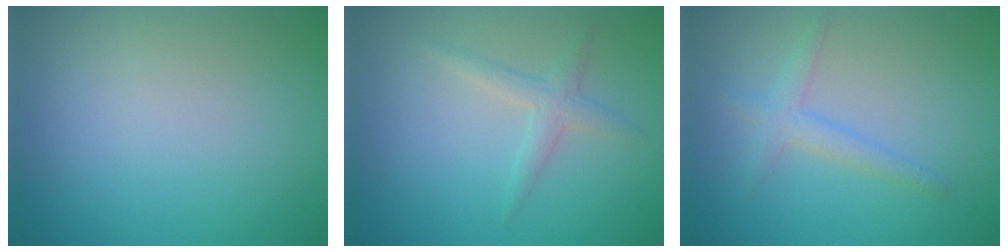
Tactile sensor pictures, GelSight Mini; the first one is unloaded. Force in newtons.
{"total": 1.8, "press": 1.8, "slide": 0.1}
{"total": 2.0, "press": 2.0, "slide": 0.1}